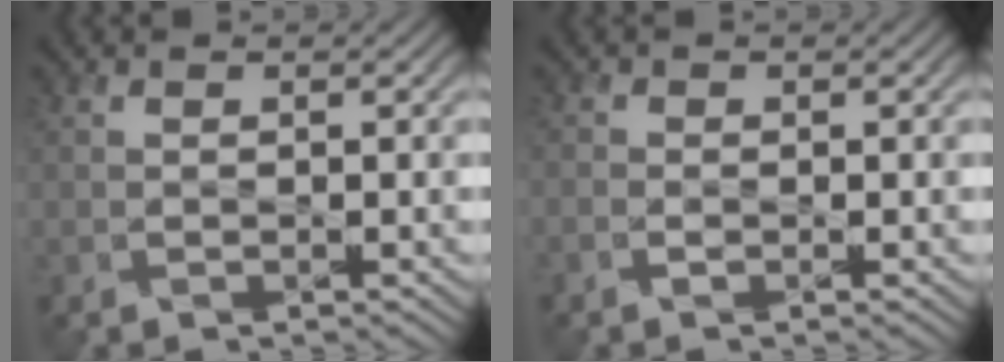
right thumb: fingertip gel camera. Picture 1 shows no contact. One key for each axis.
{"total": 0.9, "fx": -0.7, "fy": 0.5, "fz": 0.4, "tx": -0.007, "ty": -0.006, "tz": -0.015}